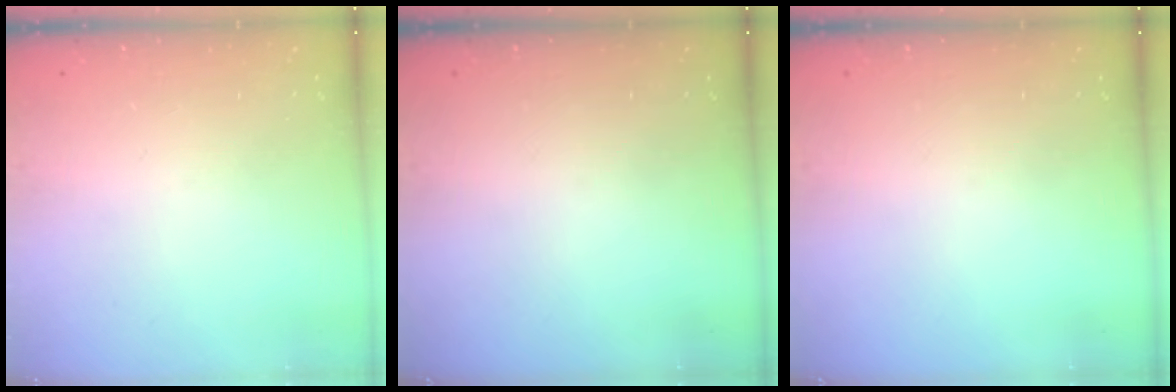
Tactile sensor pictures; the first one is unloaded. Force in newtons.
{"total": 0.0}
{"total": 0.0}